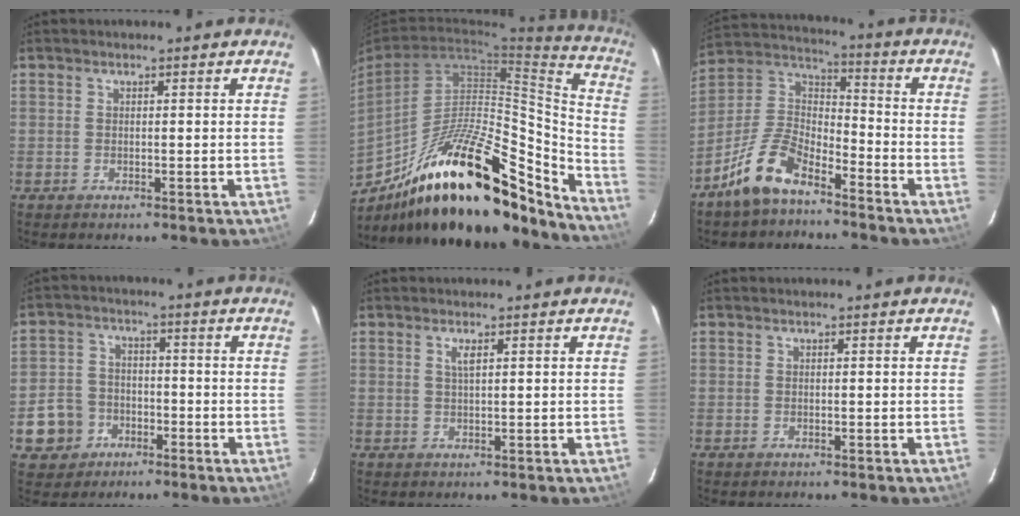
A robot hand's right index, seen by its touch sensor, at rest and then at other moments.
{"total": 27.8, "force": [-19.8, 8.7, 17.5], "torque": [-0.254, 0.001, -0.311]}
{"total": 12.2, "force": [-8.4, 5.2, 7.2], "torque": [-0.163, 0.022, -0.164]}
{"total": 7.9, "force": [-3.4, 6.9, 1.8], "torque": [-0.062, 0.022, -0.052]}
{"total": 1.6, "force": [0.9, 0.3, 1.3], "torque": [-0.023, 0.004, 0.016]}
{"total": 0.0}